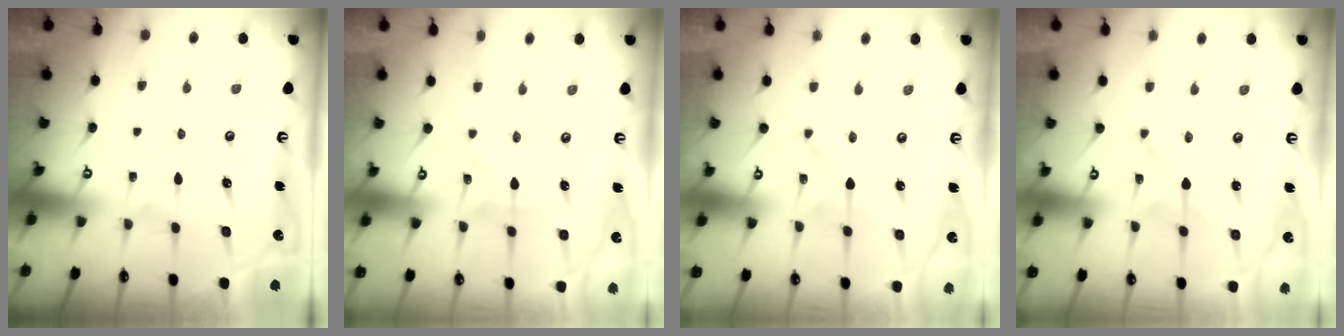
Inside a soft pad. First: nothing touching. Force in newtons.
{"total": 2.3, "press": 2.3, "slide": 0.3}
{"total": 0.0}
{"total": 0.0}